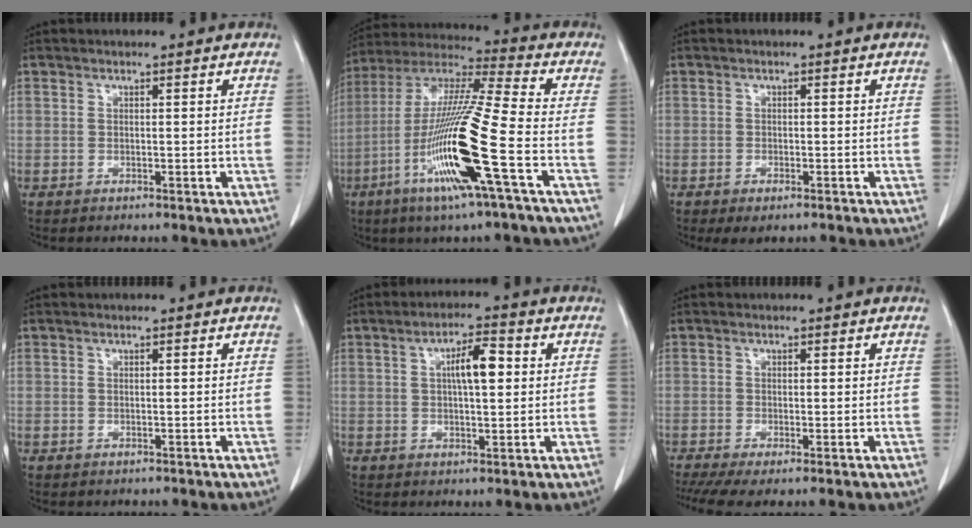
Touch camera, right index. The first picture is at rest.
{"total": 18.7, "force": [-6.5, -0.5, 17.5], "torque": [-0.365, -0.024, -0.134]}
{"total": 2.9, "force": [-2.0, 1.0, 1.8], "torque": [-0.025, -0.007, -0.025]}
{"total": 0.0}
{"total": 6.0, "force": [1.2, 1.4, 5.7], "torque": [-0.098, 0.010, 0.021]}
{"total": 4.1, "force": [-2.3, 0.9, 3.3], "torque": [-0.063, -0.009, -0.042]}